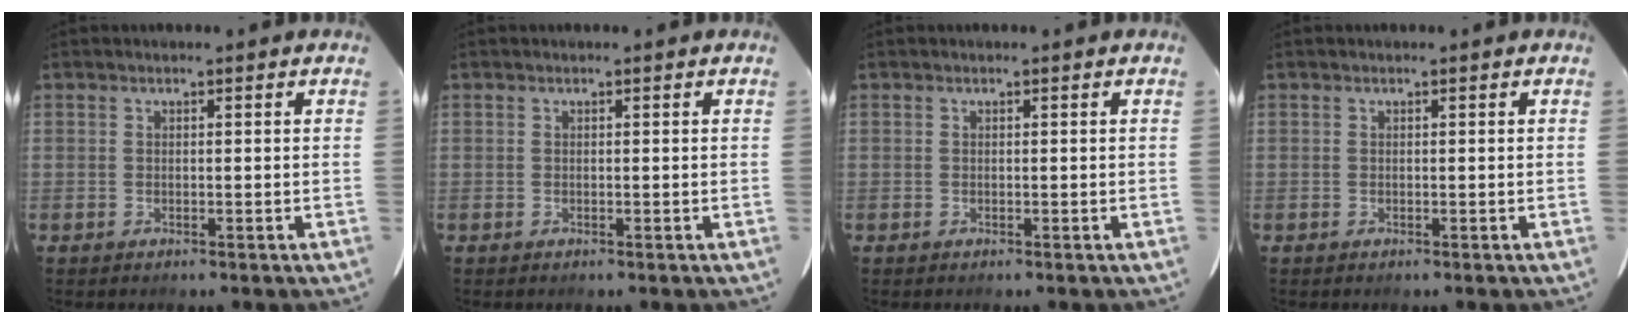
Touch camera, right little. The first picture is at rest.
{"total": 0.0}
{"total": 0.0}
{"total": 0.0}